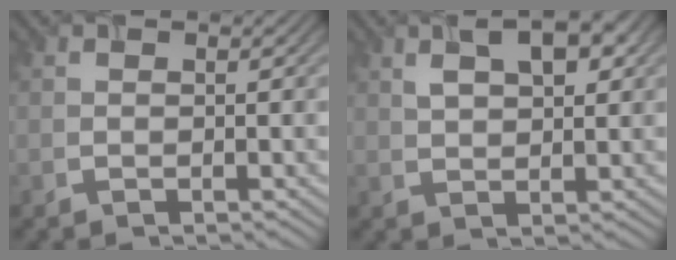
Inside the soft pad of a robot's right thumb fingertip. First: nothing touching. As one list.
[{"total": 5.7, "force": [2.3, 2.8, 4.4], "torque": [-0.076, 0.006, 0.044]}]